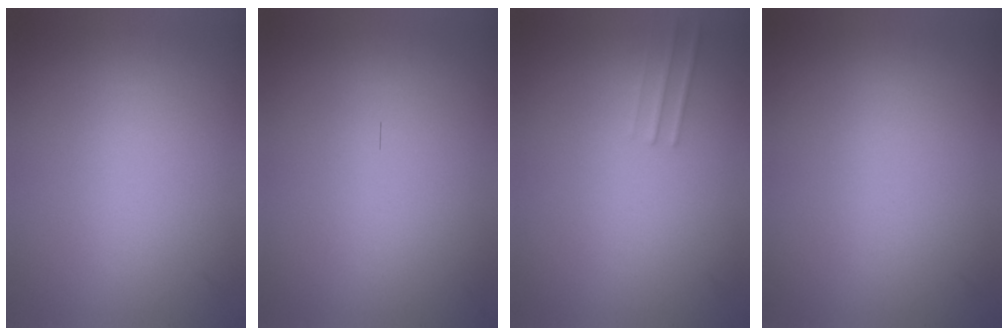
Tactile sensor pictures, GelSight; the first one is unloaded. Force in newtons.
{"total": 0.0}
{"total": 1.1}
{"total": 0.0}